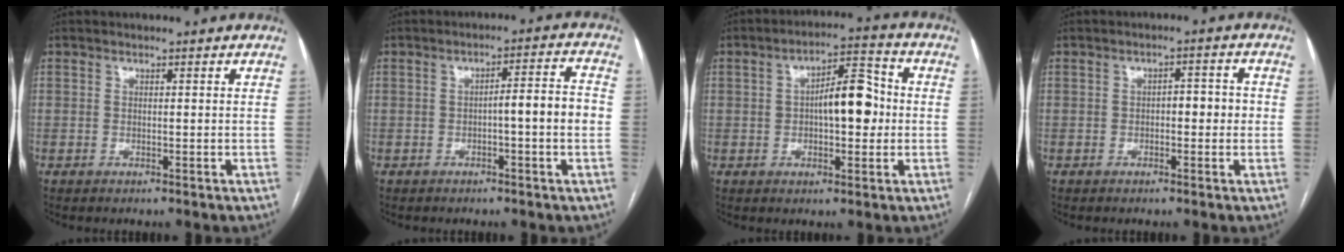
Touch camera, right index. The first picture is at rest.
{"total": 7.3, "force": [-1.5, -0.2, 7.2], "torque": [-0.102, 0.020, -0.020]}
{"total": 9.3, "force": [0.1, 3.3, 8.7], "torque": [-0.135, 0.026, 0.003]}
{"total": 3.6, "force": [-0.3, 1.5, 3.2], "torque": [-0.043, 0.018, -0.005]}